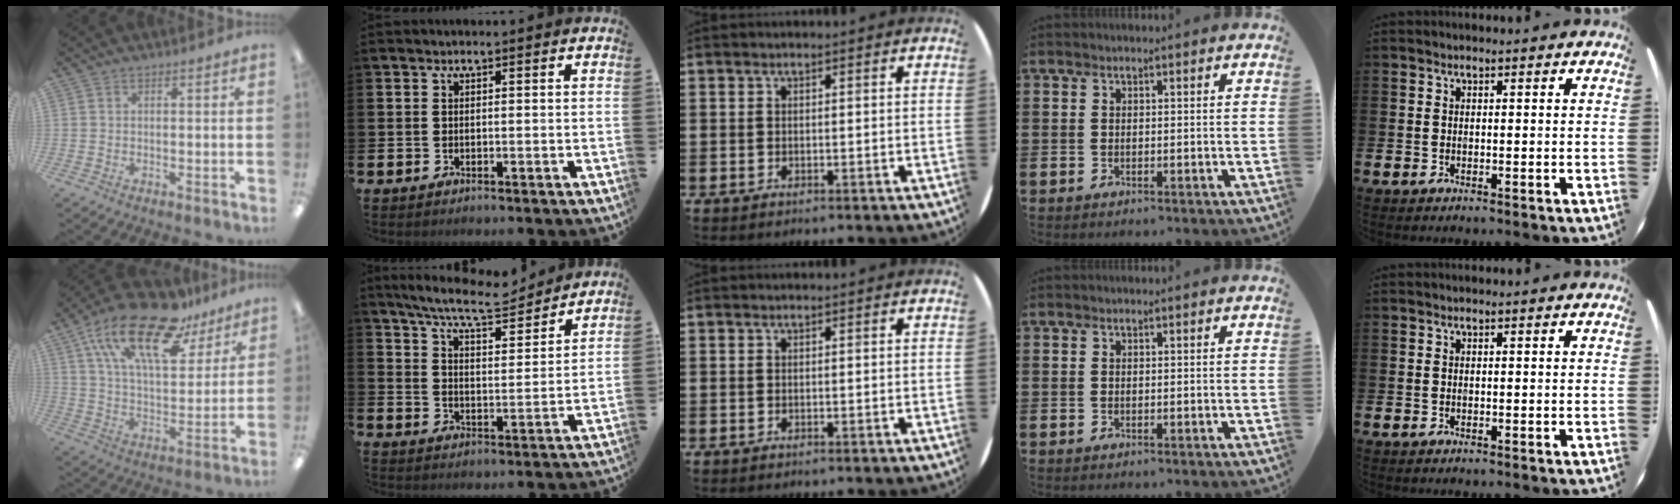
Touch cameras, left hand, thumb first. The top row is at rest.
{"thumb": {"total": 23.3, "force": [14.8, 9.9, 15.0], "torque": [-0.267, -0.077, 0.255]}, "index": {"total": 8.4, "force": [7.8, 1.2, 3.0], "torque": [-0.081, -0.044, 0.137]}}